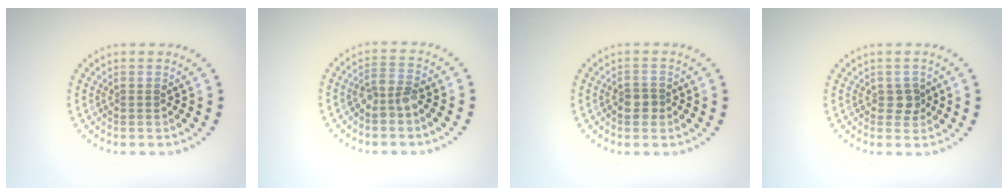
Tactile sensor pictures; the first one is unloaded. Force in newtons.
{"total": 2.3, "press": 2.0, "slide": 1.0}
{"total": 1.8, "press": 1.7, "slide": 0.7}
{"total": 1.3, "press": 1.3, "slide": 0.5}